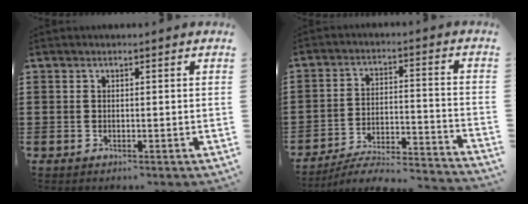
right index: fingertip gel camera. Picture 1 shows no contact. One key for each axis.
{"total": 4.9, "fx": -4.6, "fy": 0.3, "fz": 1.5, "tx": -0.034, "ty": -0.011, "tz": -0.095}